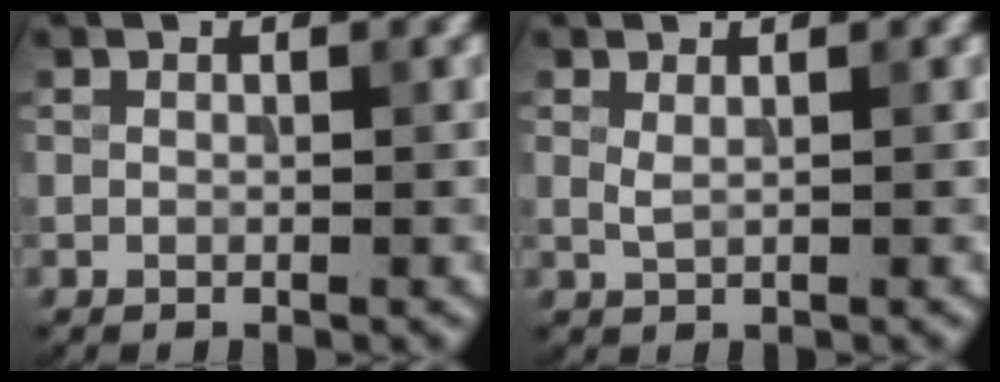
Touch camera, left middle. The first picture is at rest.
{"total": 0.9, "force": [0.5, 0.3, 0.7], "torque": [-0.015, -0.001, 0.010]}